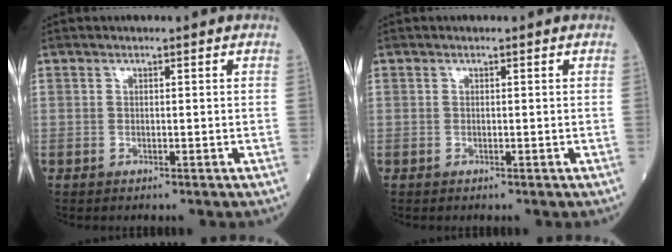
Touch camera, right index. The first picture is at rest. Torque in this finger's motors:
{"motor_torque": [0.07, 0.00, 0.00, -0.01]}